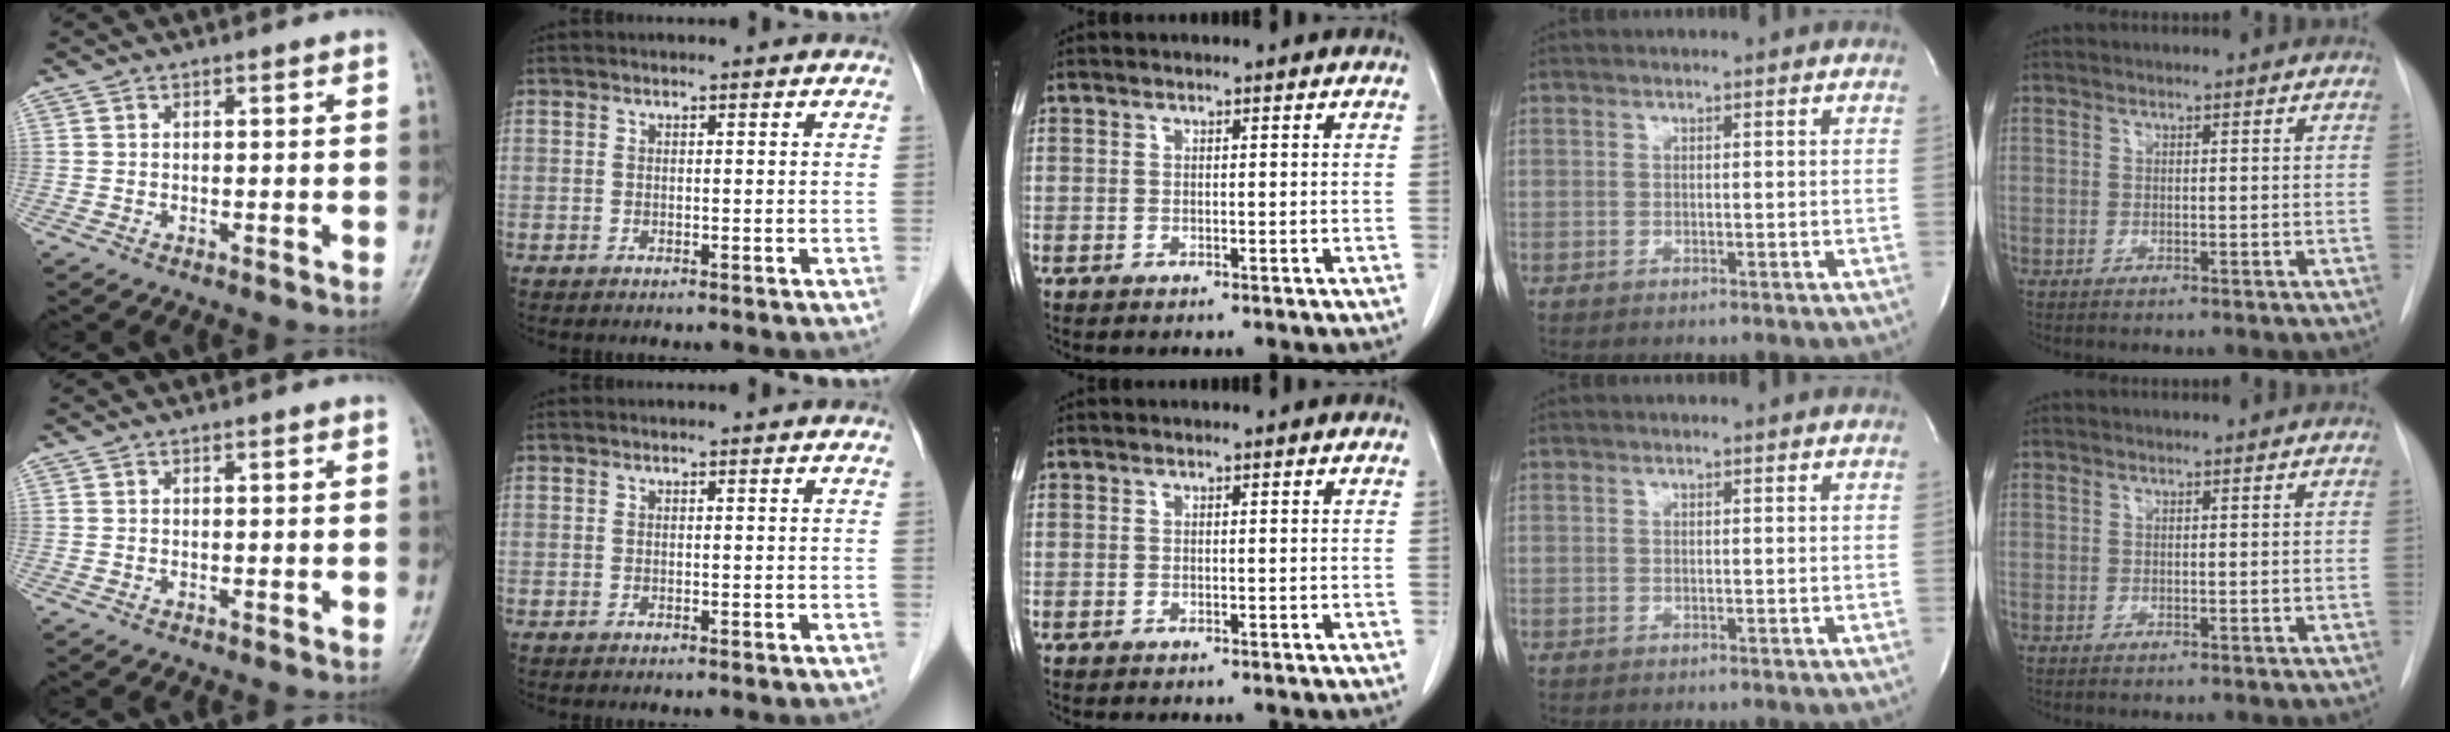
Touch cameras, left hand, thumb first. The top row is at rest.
{}